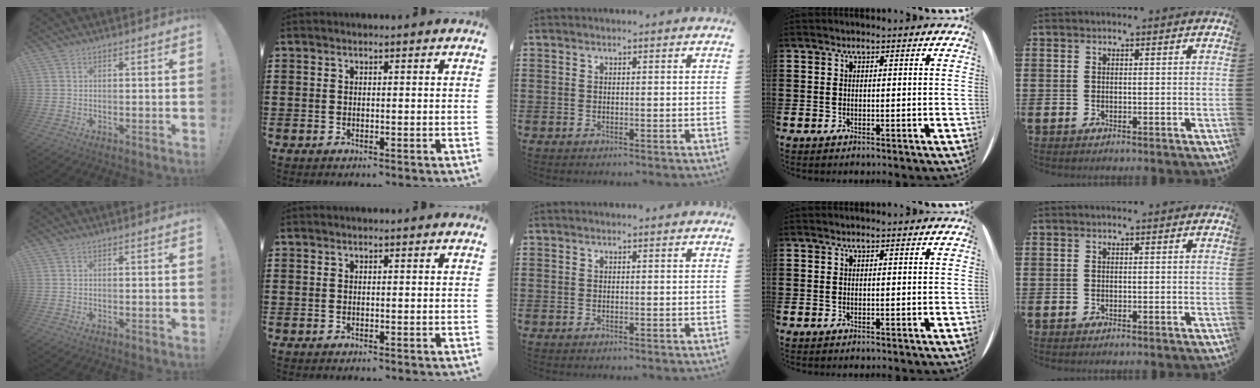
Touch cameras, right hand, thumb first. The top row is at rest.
{}